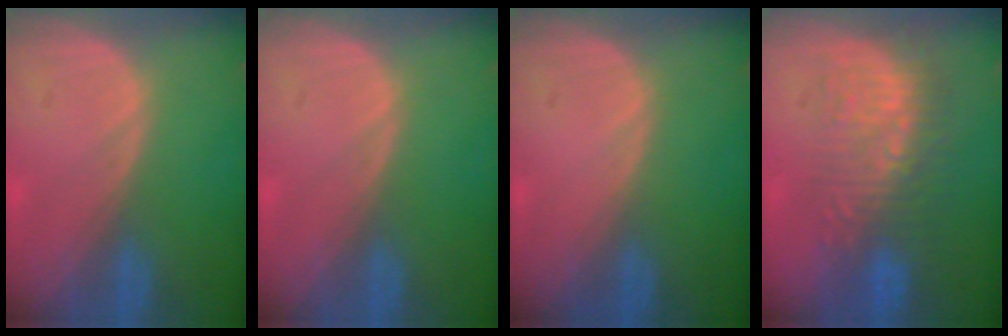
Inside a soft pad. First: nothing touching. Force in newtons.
{"total": 0.0}
{"total": 0.0}
{"total": 8.8, "press": 8.4, "slide": 2.5}